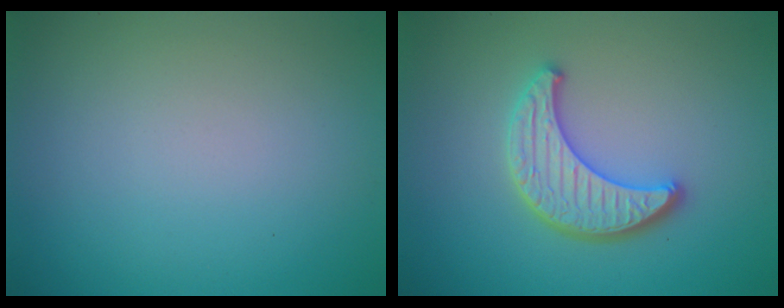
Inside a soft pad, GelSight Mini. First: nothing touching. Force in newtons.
{"total": 3.8, "press": 3.5, "slide": 1.4}